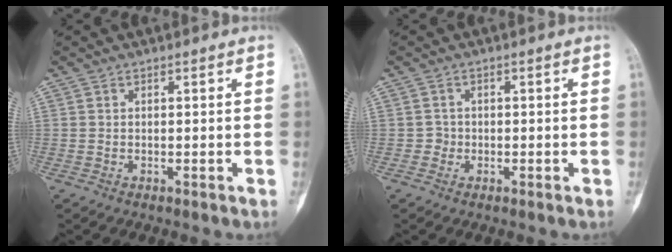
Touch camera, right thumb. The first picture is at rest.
{"total": 1.4, "force": [-0.4, 1.3, 0.0], "torque": [0.010, 0.008, -0.013]}